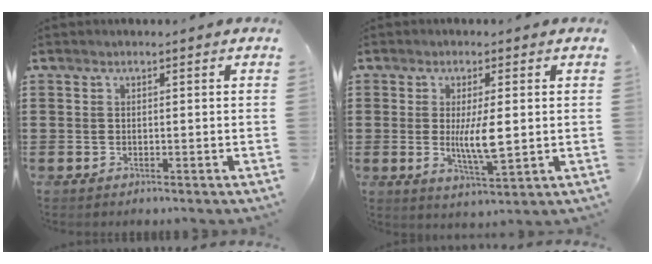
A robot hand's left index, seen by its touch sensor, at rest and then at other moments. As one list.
[{"total": 6.7, "force": [0.1, 1.7, 6.5], "torque": [-0.122, -0.008, -0.004]}]